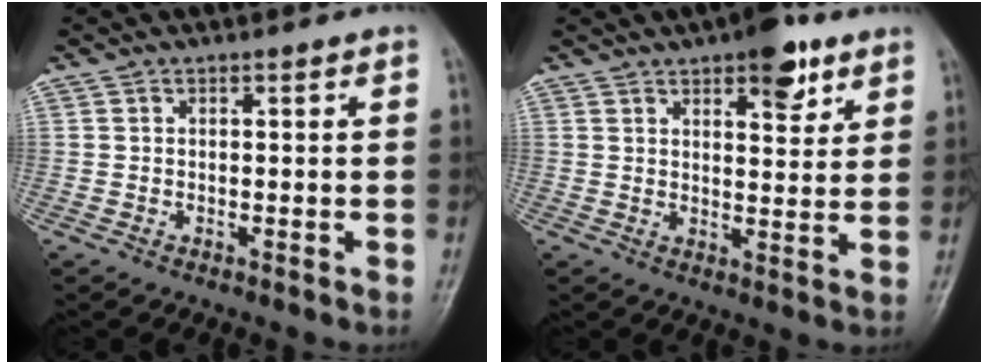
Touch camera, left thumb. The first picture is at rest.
{"total": 8.4, "force": [5.1, 3.5, 5.7], "torque": [-0.054, -0.023, 0.067]}